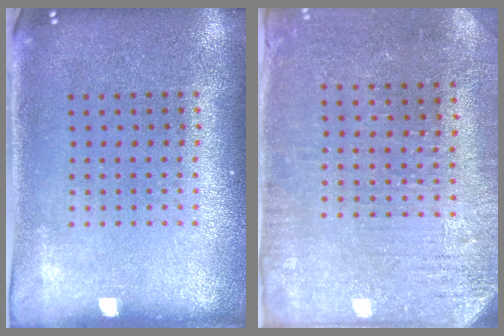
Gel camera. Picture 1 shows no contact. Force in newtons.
{"total": 3.1, "press": 2.8, "slide": 1.2}